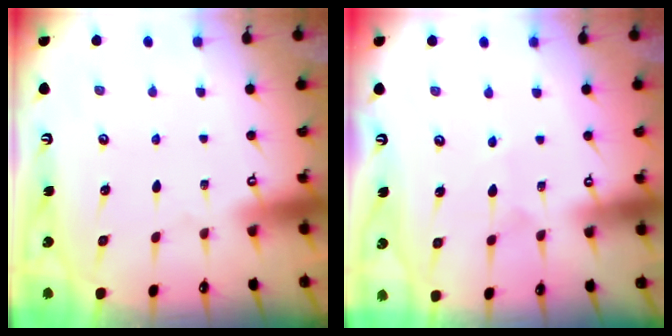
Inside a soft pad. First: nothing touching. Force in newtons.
{"total": 2.9, "press": 2.9, "slide": 0.3}